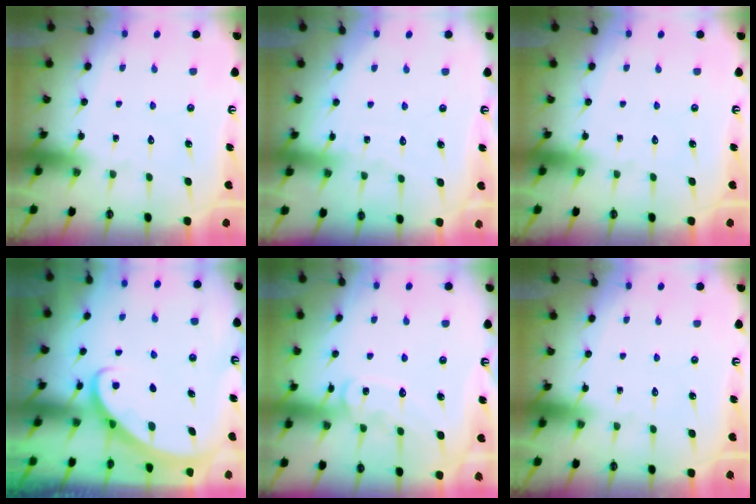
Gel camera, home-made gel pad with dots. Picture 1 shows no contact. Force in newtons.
{"total": 3.6, "press": 3.5, "slide": 0.4}
{"total": 0.0}
{"total": 2.8, "press": 2.8, "slide": 0.2}
{"total": 10.9, "press": 10.8, "slide": 0.7}
{"total": 0.0}